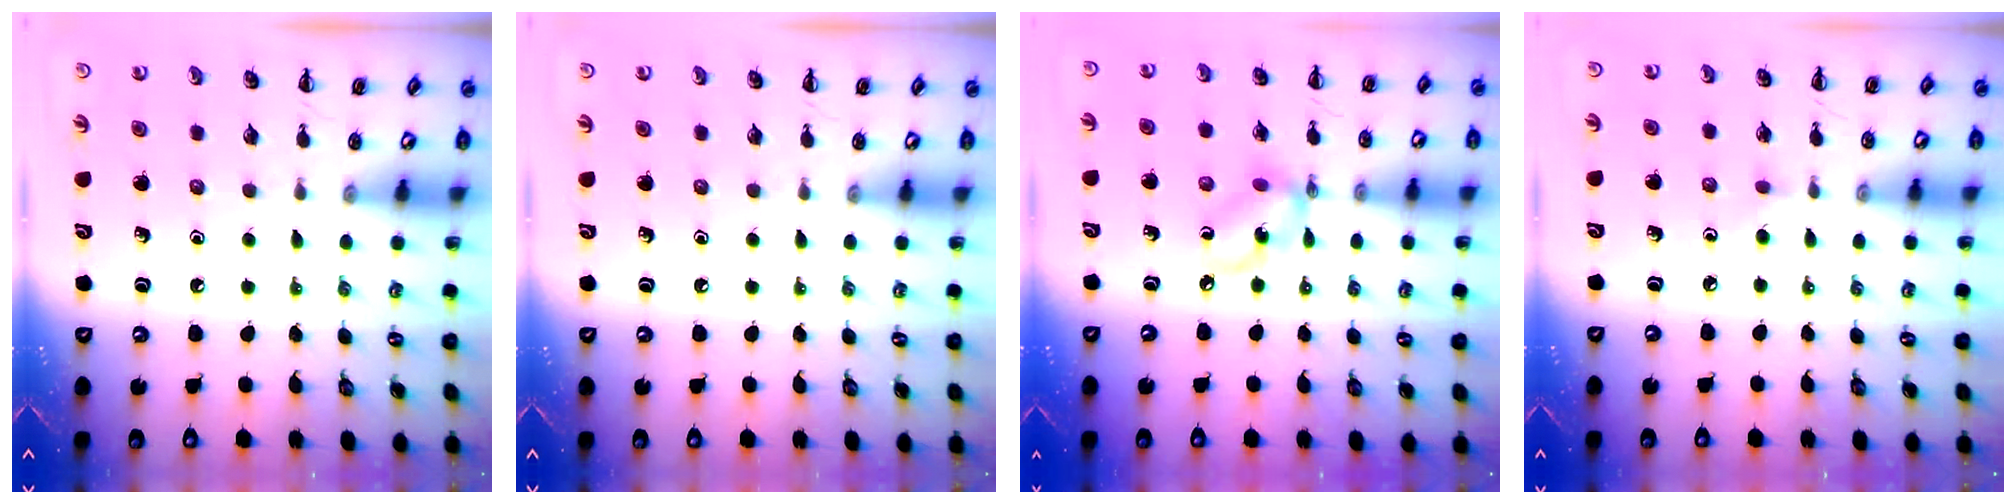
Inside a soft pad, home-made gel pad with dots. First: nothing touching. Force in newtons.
{"total": 0.0}
{"total": 7.1, "press": 6.9, "slide": 1.6}
{"total": 2.7, "press": 2.5, "slide": 1.2}